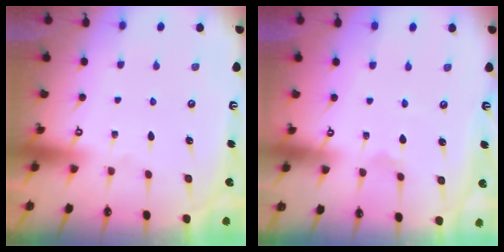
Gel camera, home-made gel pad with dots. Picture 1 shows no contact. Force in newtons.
{"total": 1.6, "press": 1.6, "slide": 0.1}